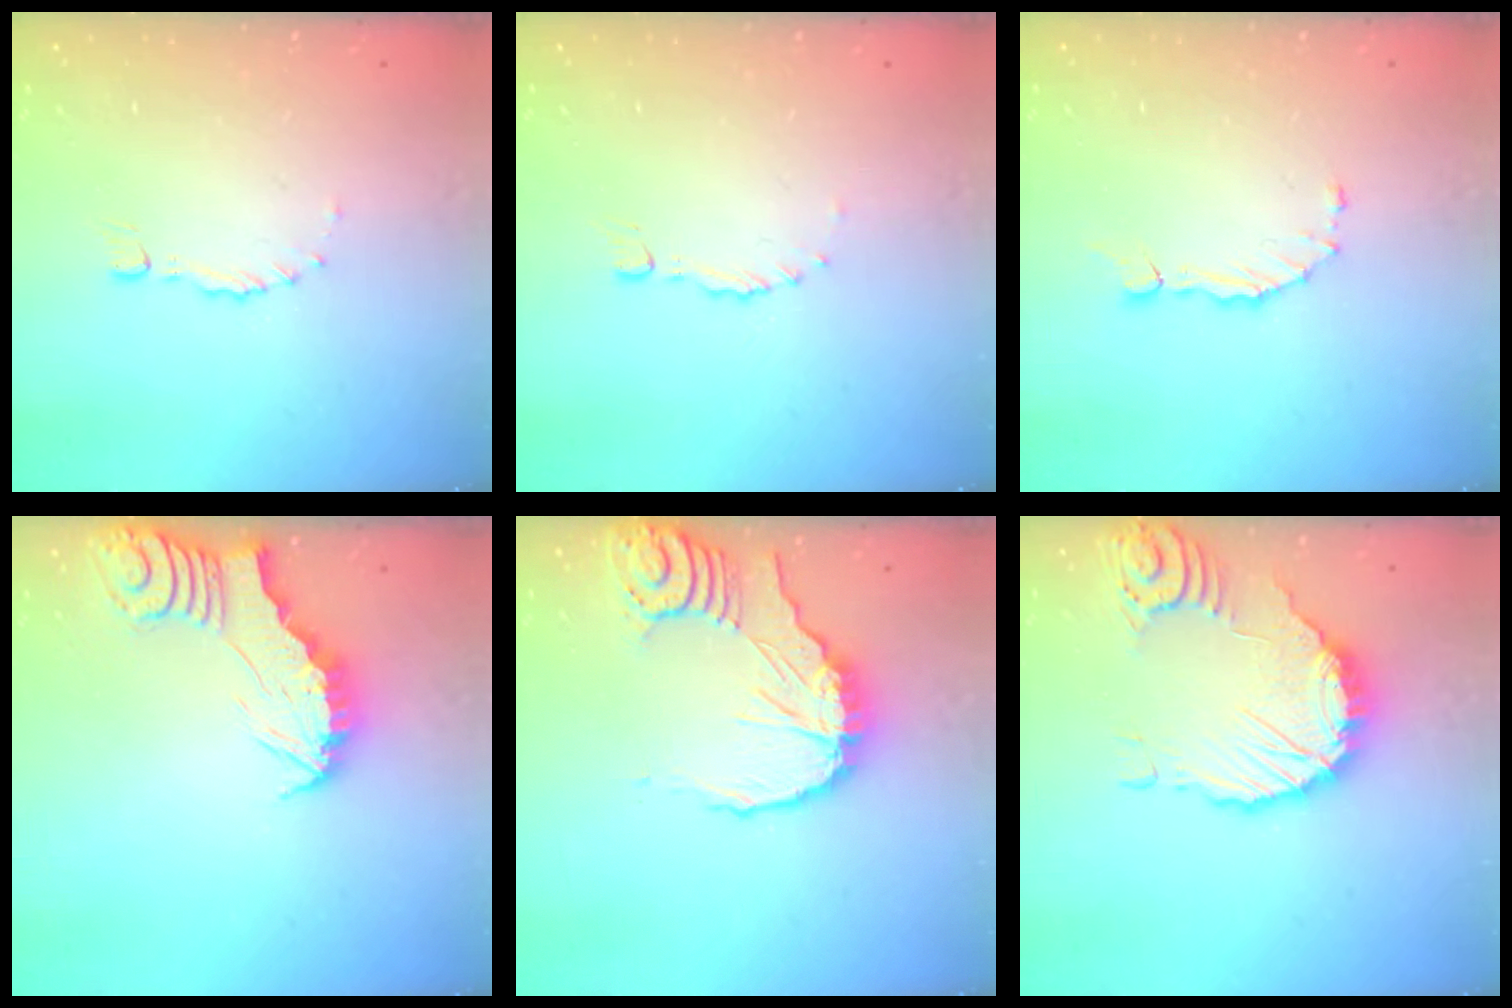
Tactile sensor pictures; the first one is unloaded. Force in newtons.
{"total": 0.0}
{"total": 1.6, "press": 1.6, "slide": 0.3}
{"total": 2.4, "press": 2.4, "slide": 0.2}
{"total": 12.5, "press": 12.4, "slide": 1.2}
{"total": 13.3, "press": 13.2, "slide": 1.3}